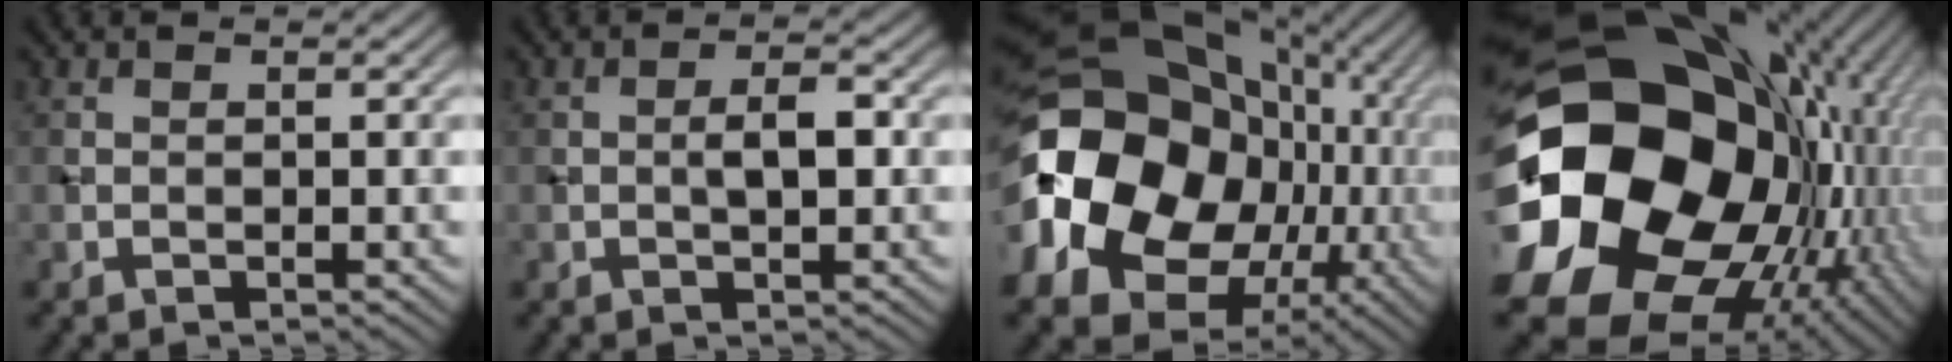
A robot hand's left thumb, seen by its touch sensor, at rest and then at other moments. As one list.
[{"total": 3.0, "force": [-0.1, 1.1, 2.7], "torque": [-0.045, 0.004, -0.005]}, {"total": 23.5, "force": [-2.6, 18.8, 13.7], "torque": [-0.288, -0.059, -0.063]}, {"total": 23.3, "force": [-0.4, 18.1, 14.7], "torque": [-0.303, -0.069, 0.020]}]